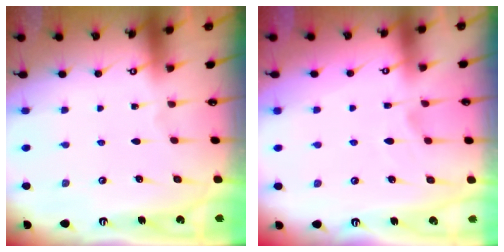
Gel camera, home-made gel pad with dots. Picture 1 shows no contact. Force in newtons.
{"total": 2.6, "press": 2.4, "slide": 1.0}